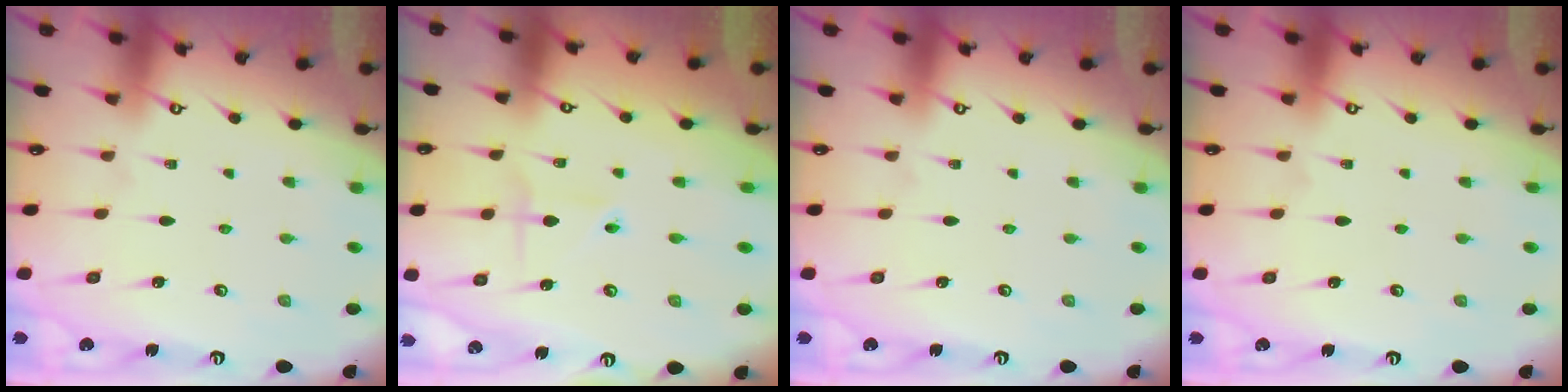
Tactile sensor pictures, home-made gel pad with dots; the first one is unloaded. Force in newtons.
{"total": 2.4, "press": 2.4, "slide": 0.7}
{"total": 0.0}
{"total": 0.0}